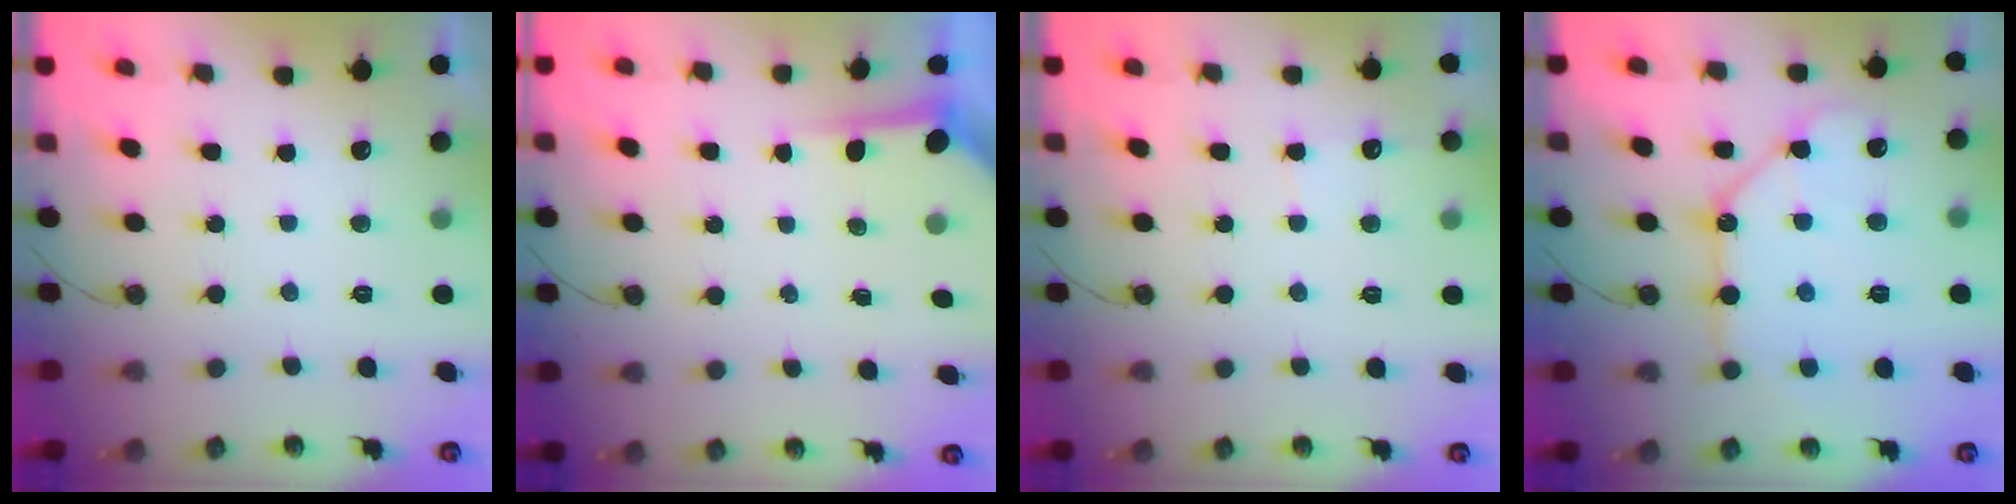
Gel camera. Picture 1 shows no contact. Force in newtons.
{"total": 3.8, "press": 3.8, "slide": 0.4}
{"total": 4.5, "press": 4.5, "slide": 0.5}
{"total": 13.1, "press": 13.1, "slide": 1.5}